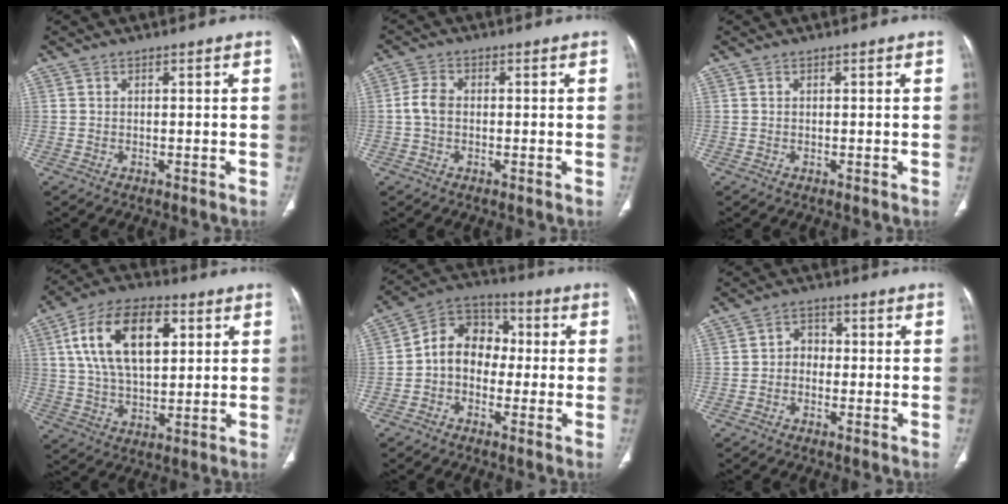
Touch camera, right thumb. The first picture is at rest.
{"total": 3.3, "force": [-0.3, 2.3, 2.4], "torque": [-0.048, 0.007, -0.011]}
{"total": 0.0}
{"total": 17.5, "force": [5.2, 9.6, 13.7], "torque": [-0.227, 0.003, 0.090]}
{"total": 10.4, "force": [-0.8, 8.1, 6.4], "torque": [-0.075, 0.039, -0.030]}
{"total": 3.5, "force": [-0.6, 2.9, 1.8], "torque": [-0.008, 0.018, -0.022]}